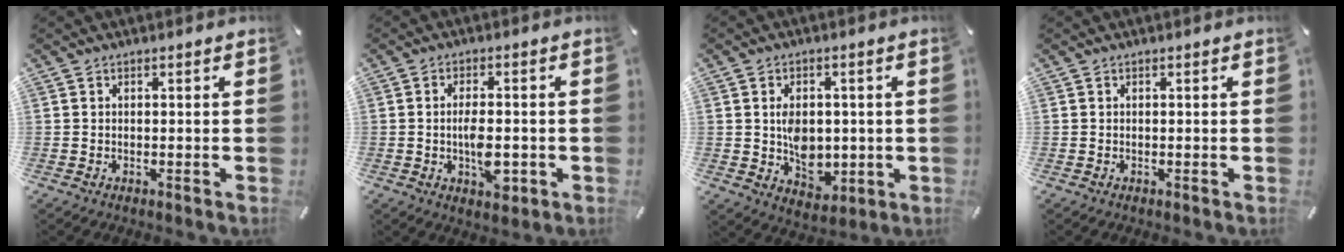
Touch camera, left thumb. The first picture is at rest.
{"total": 7.0, "force": [-1.6, 3.7, 5.7], "torque": [-0.090, 0.001, -0.028]}
{"total": 8.2, "force": [-0.1, 6.6, 4.9], "torque": [-0.075, 0.004, 0.001]}
{"total": 0.0}